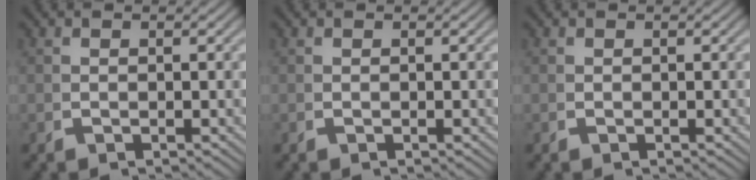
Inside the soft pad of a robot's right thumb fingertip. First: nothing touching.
{"total": 0.0}
{"total": 0.0}